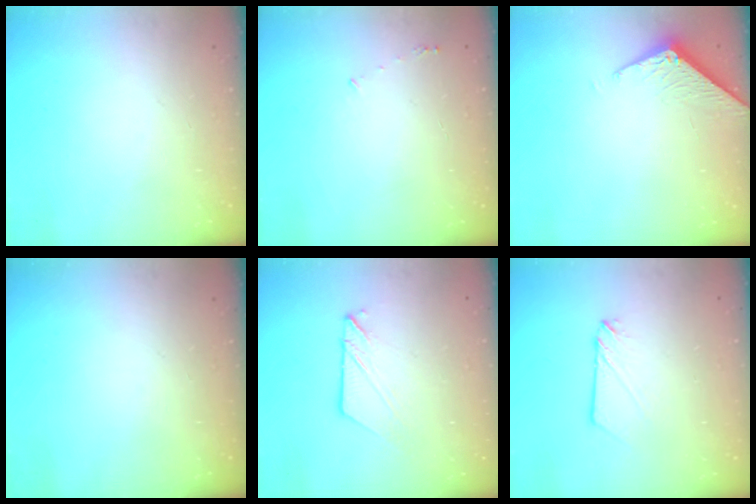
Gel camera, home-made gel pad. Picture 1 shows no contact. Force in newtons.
{"total": 3.2, "press": 3.2, "slide": 0.2}
{"total": 4.0, "press": 4.0, "slide": 0.1}
{"total": 0.0}
{"total": 7.9, "press": 7.8, "slide": 0.4}
{"total": 2.9, "press": 2.9, "slide": 0.4}